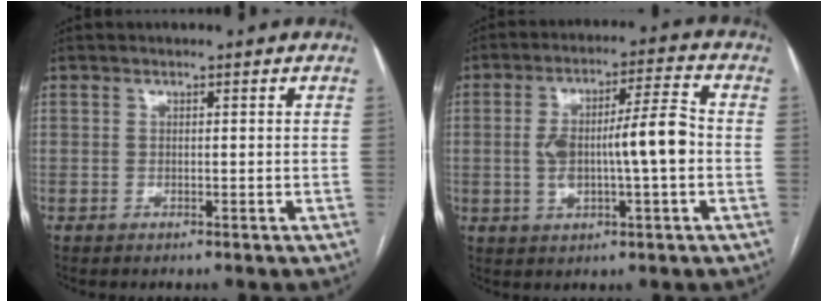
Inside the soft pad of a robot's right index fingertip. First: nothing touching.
{"total": 10.5, "force": [-0.7, 1.8, 10.3], "torque": [-0.184, 0.021, -0.010]}